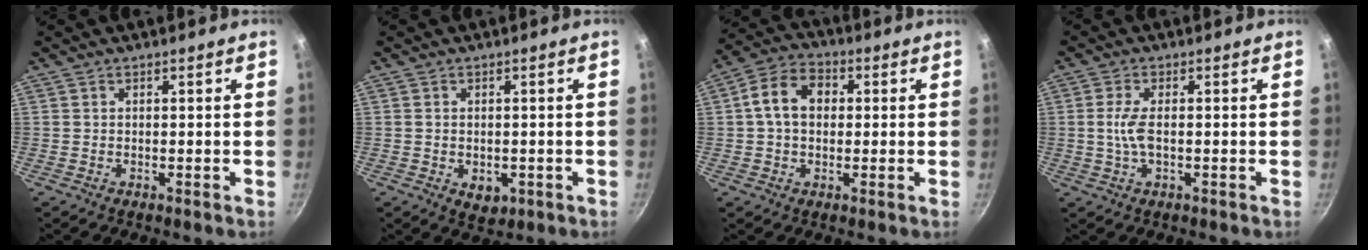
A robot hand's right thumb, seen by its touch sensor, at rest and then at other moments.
{"total": 3.7, "force": [-0.9, 2.6, 2.4], "torque": [-0.030, -0.003, -0.007]}
{"total": 9.4, "force": [1.1, 6.9, 6.2], "torque": [-0.092, 0.021, 0.004]}
{"total": 4.5, "force": [-0.2, 1.8, 4.1], "torque": [-0.093, 0.002, -0.007]}